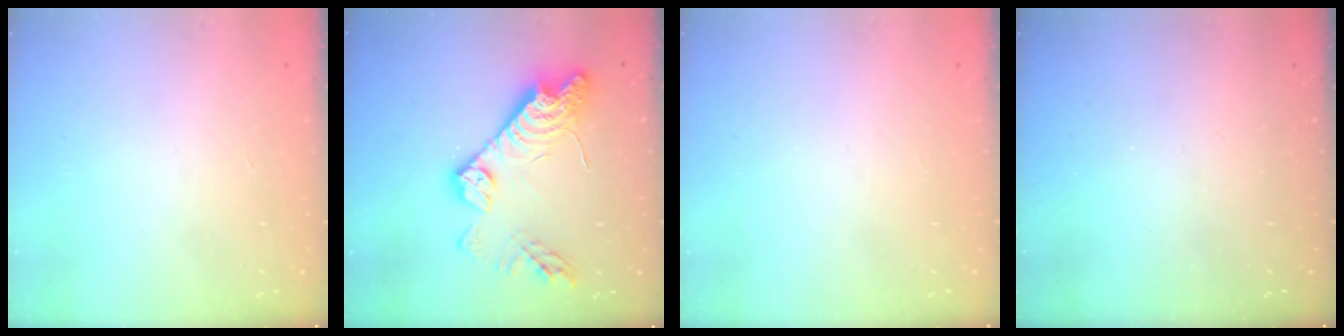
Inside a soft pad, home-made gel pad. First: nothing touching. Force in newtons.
{"total": 18.1, "press": 18.1, "slide": 0.6}
{"total": 0.0}
{"total": 0.0}